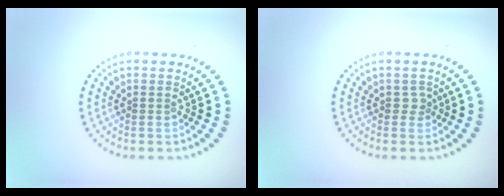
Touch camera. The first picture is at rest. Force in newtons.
{"total": 0.9, "press": 0.7, "slide": 0.5}